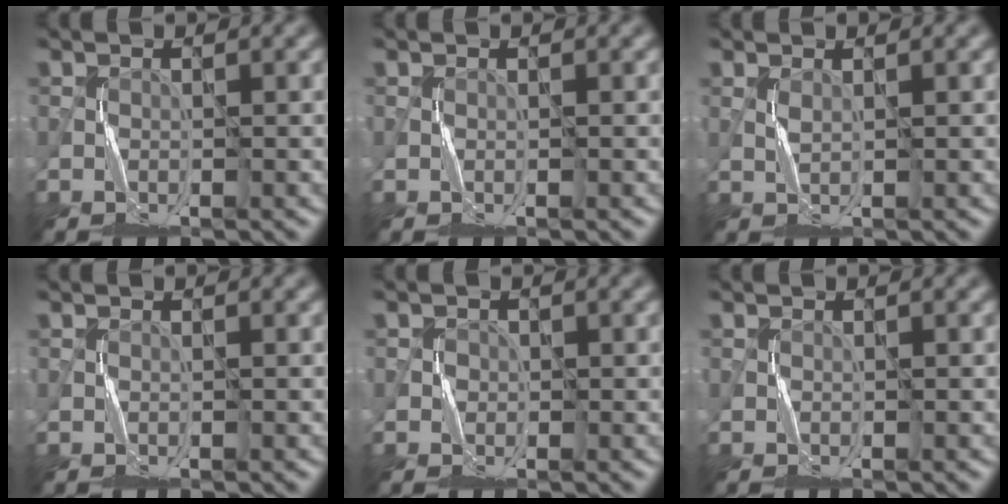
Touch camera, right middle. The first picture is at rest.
{"total": 0.0}
{"total": 0.6, "force": [0.6, -0.1, 0.2], "torque": [-0.010, -0.002, 0.013]}
{"total": 0.0}
{"total": 0.8, "force": [0.0, 0.8, -0.2], "torque": [0.011, -0.001, -0.001]}
{"total": 0.0}